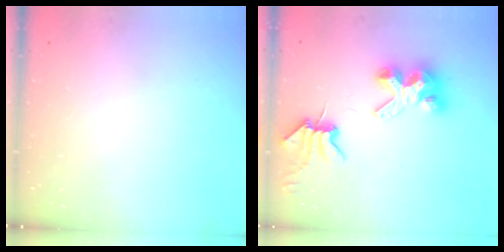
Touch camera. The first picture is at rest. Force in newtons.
{"total": 6.7, "press": 6.7, "slide": 0.9}